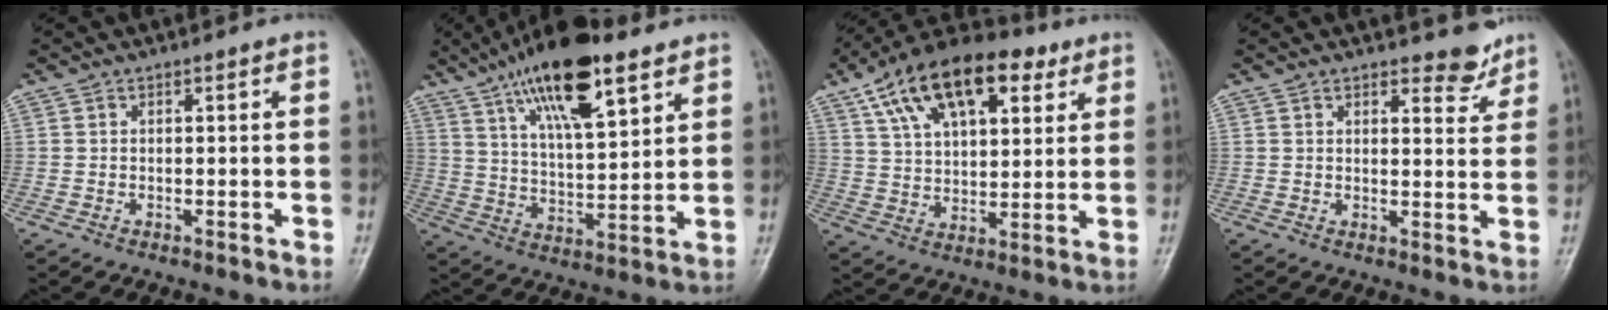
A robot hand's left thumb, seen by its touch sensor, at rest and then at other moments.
{"total": 18.4, "force": [10.8, 6.2, 13.5], "torque": [-0.209, -0.035, 0.191]}
{"total": 19.9, "force": [9.8, 10.4, 13.9], "torque": [-0.209, -0.002, 0.168]}
{"total": 4.3, "force": [3.6, 1.7, 1.4], "torque": [0.006, -0.028, 0.047]}